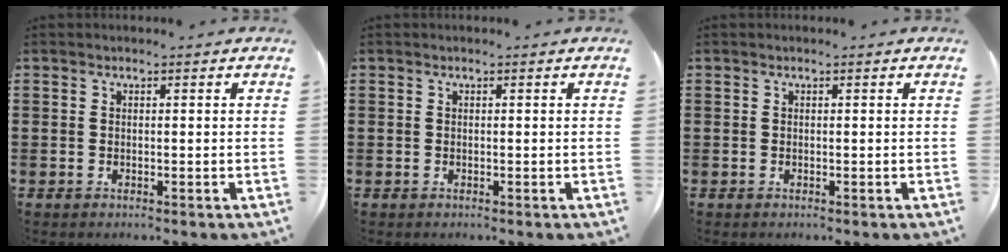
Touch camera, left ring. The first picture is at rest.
{"total": 0.0}
{"total": 0.0}